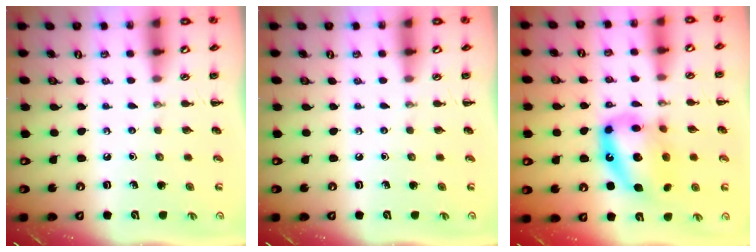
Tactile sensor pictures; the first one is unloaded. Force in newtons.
{"total": 0.0}
{"total": 15.3, "press": 14.8, "slide": 3.9}